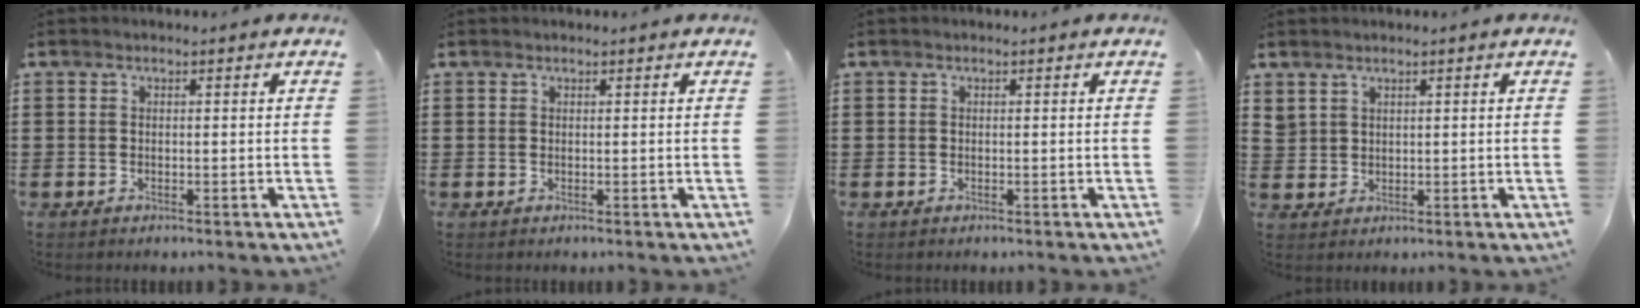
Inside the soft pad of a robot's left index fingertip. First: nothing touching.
{"total": 0.0}
{"total": 0.0}
{"total": 1.6, "force": [1.3, 0.9, 0.2], "torque": [-0.008, 0.002, 0.026]}